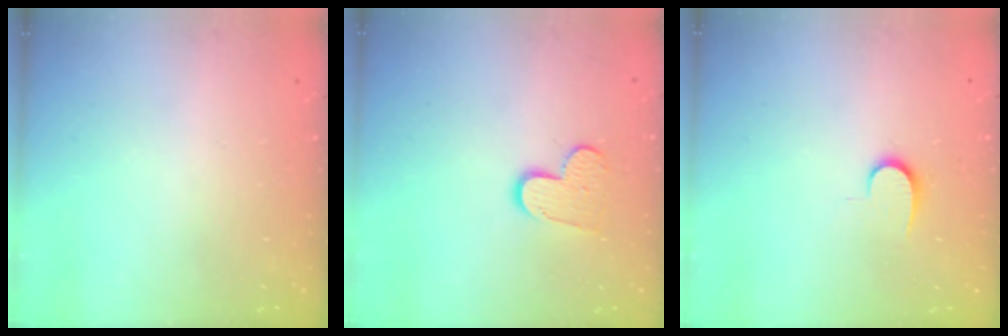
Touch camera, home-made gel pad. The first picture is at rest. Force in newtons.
{"total": 9.1, "press": 9.1, "slide": 0.7}
{"total": 6.7, "press": 6.6, "slide": 0.7}